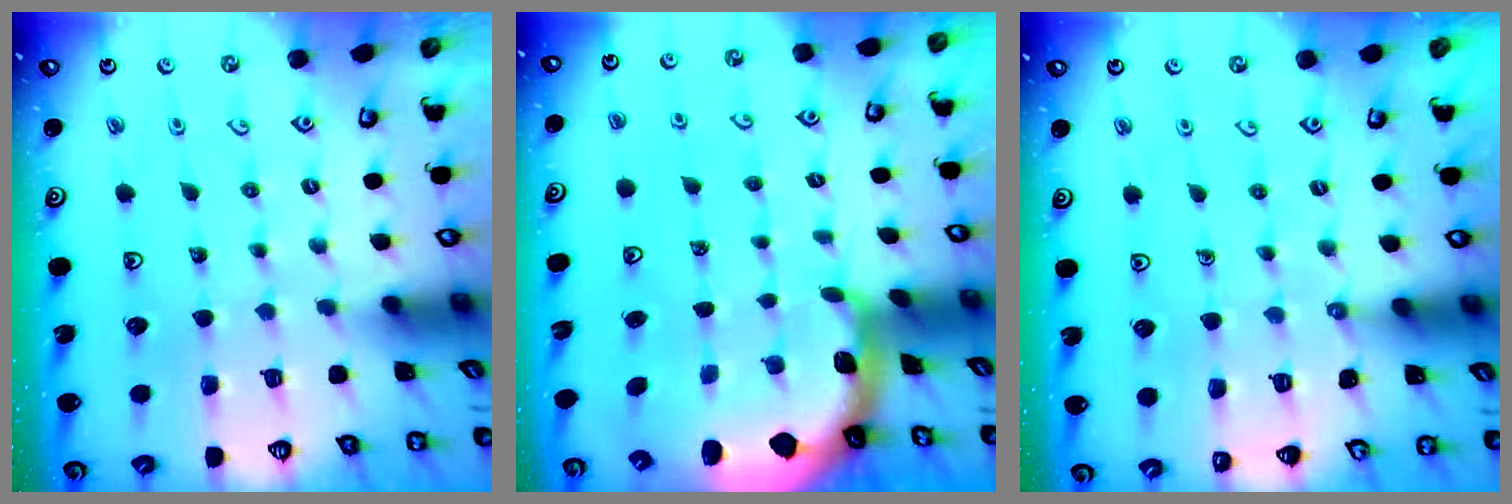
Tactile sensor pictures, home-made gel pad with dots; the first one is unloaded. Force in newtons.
{"total": 1.9, "press": 1.9, "slide": 0.4}
{"total": 5.1, "press": 4.8, "slide": 1.6}